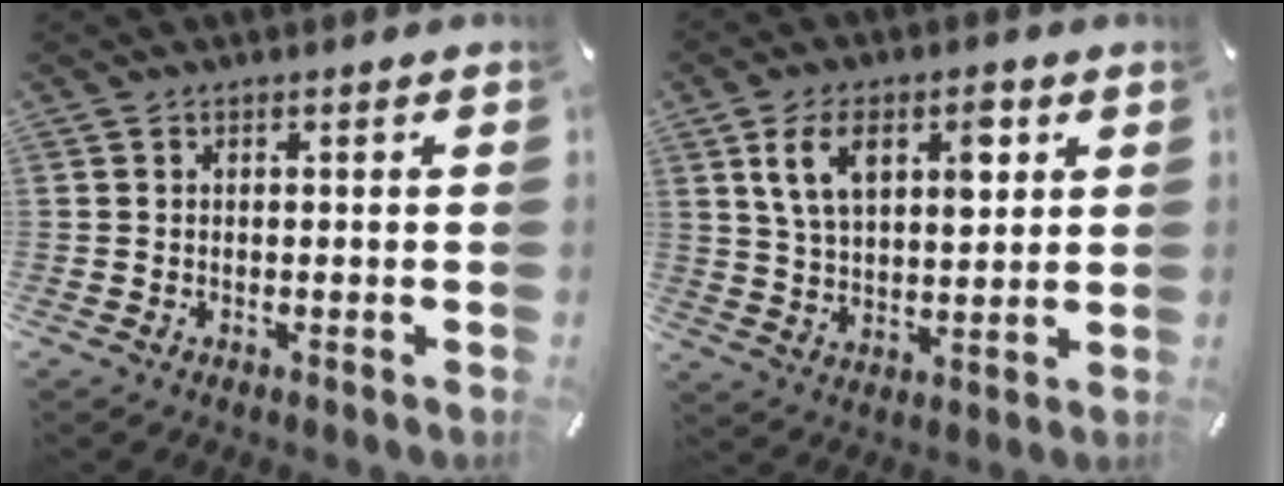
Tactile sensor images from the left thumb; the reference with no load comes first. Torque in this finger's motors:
{"motor_torque": [1.95, 2.03, 1.23, -1.09, 0.50]}